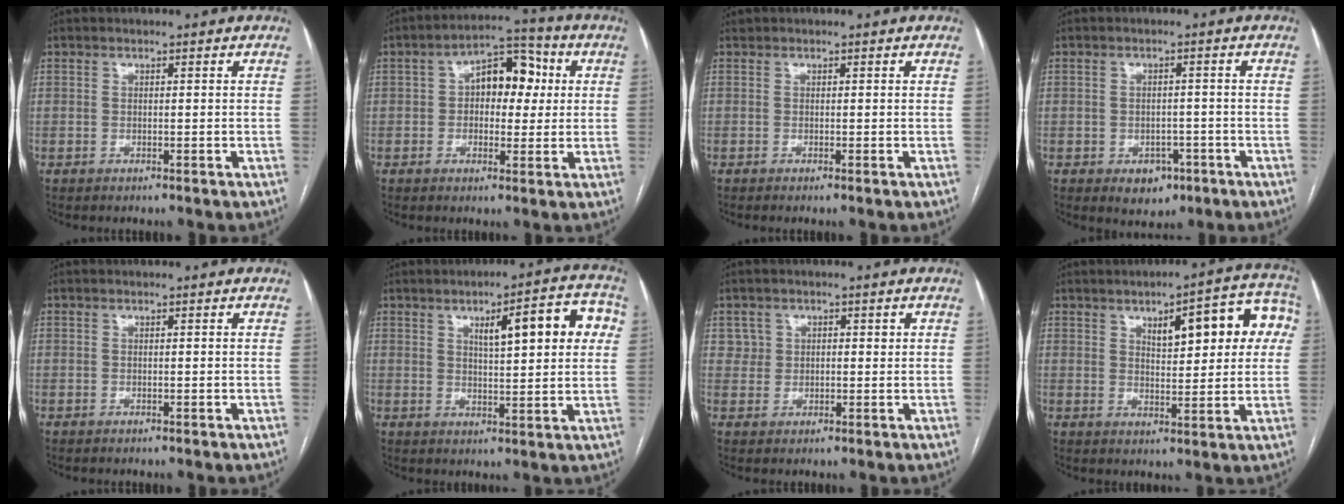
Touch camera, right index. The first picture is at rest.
{"total": 8.7, "force": [1.4, 5.0, 7.0], "torque": [-0.101, 0.036, 0.020]}
{"total": 0.0}
{"total": 4.3, "force": [-2.1, 3.0, 2.1], "torque": [-0.019, 0.004, -0.018]}
{"total": 0.0}
{"total": 11.0, "force": [3.5, 2.4, 10.1], "torque": [-0.135, 0.024, 0.046]}
{"total": 2.9, "force": [1.2, 2.6, 0.1], "torque": [0.006, 0.004, 0.017]}
{"total": 12.8, "force": [4.0, 4.1, 11.4], "torque": [-0.134, 0.031, 0.052]}